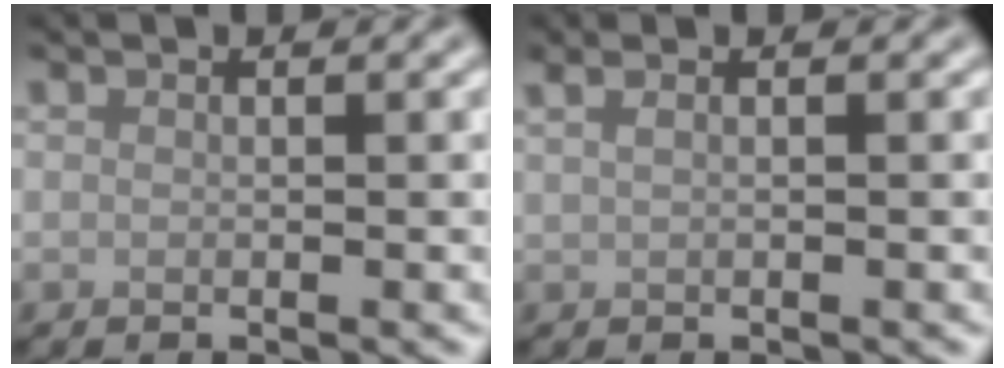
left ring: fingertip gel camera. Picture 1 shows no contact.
{"total": 1.6, "force": [0.9, 0.7, 1.2], "torque": [-0.022, -0.002, 0.008]}